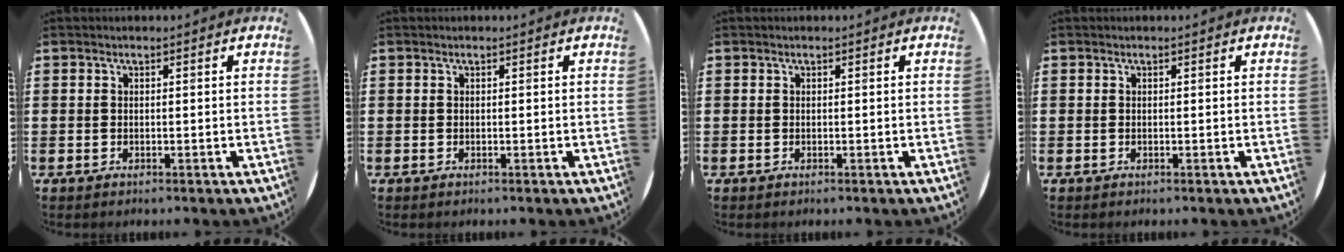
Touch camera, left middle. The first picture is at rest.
{"total": 0.0}
{"total": 0.0}
{"total": 0.0}